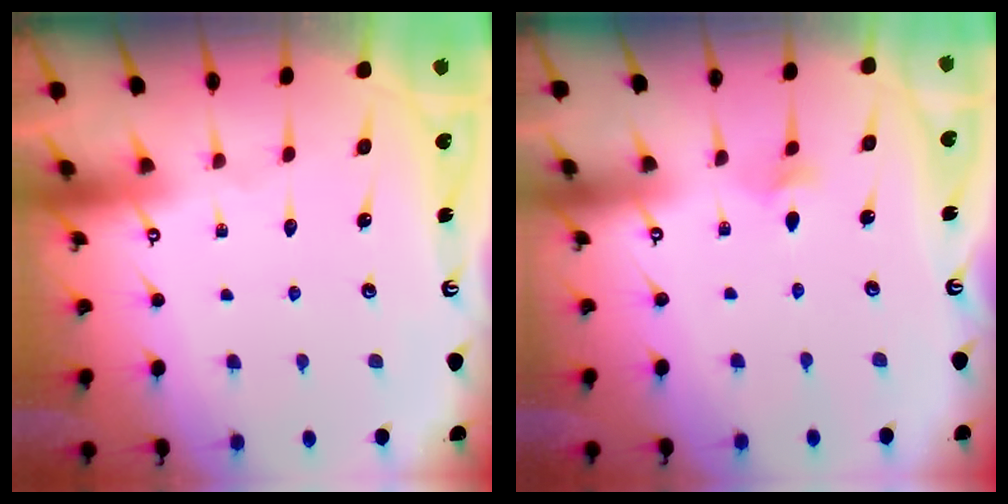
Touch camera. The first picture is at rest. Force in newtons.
{"total": 2.1, "press": 2.1, "slide": 0.5}